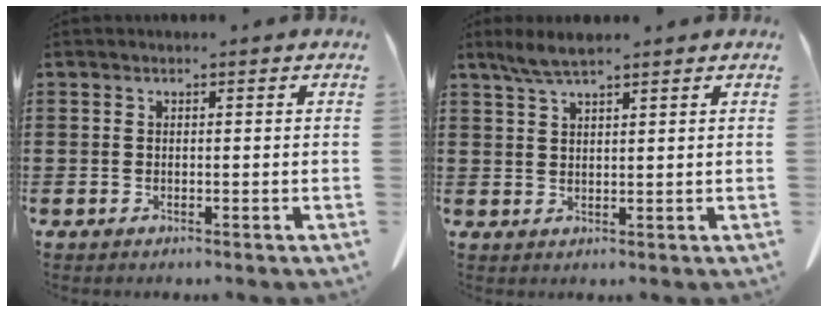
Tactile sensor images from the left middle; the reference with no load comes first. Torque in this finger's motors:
{"motor_torque": [0.33, -0.14, 0.07, 0.05]}